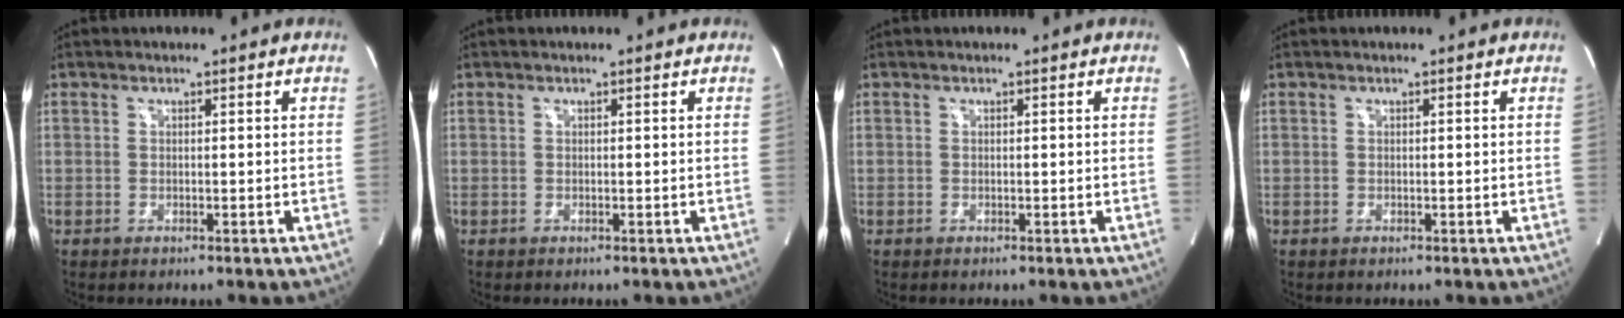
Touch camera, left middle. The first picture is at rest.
{"total": 0.0}
{"total": 0.0}
{"total": 0.0}